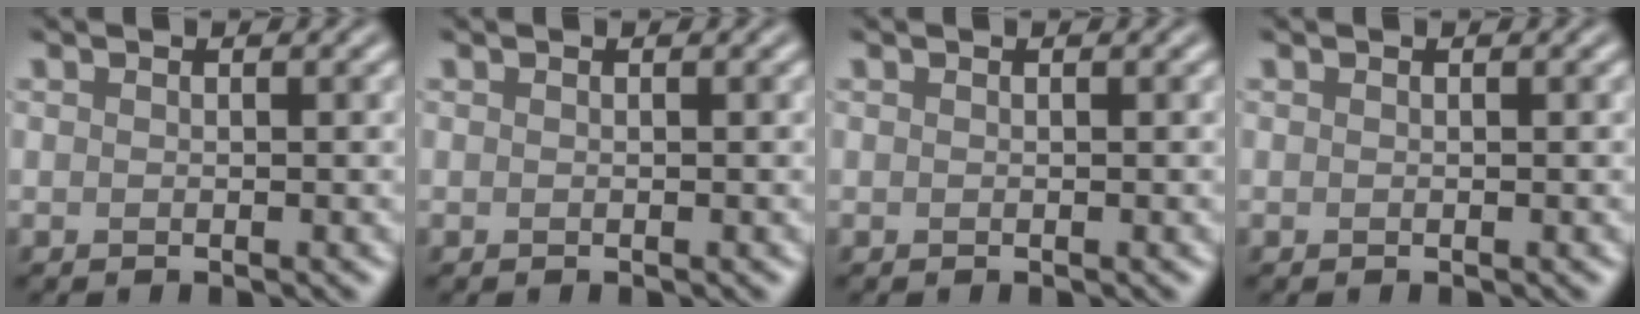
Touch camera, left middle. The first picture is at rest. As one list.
[{"total": 0.0}, {"total": 0.0}, {"total": 0.0}]